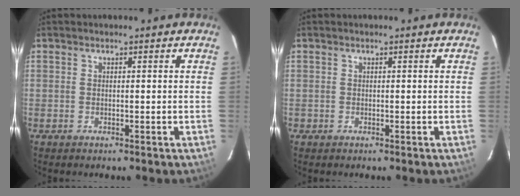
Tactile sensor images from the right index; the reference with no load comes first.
{"total": 0.9, "force": [-0.3, 0.8, -0.1], "torque": [-0.001, 0.003, -0.004]}